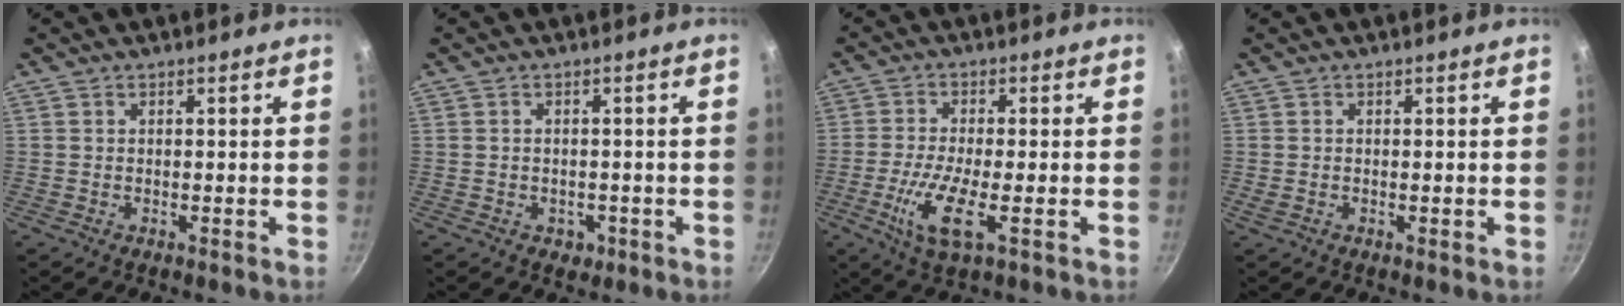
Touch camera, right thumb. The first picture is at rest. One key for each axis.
{"total": 2.3, "fx": -0.8, "fy": 1.9, "fz": 1.0, "tx": -0.008, "ty": 0.007, "tz": -0.001}
{"total": 8.4, "fx": -2.4, "fy": 2.2, "fz": 7.8, "tx": -0.167, "ty": -0.005, "tz": -0.050}
{"total": 0.7, "fx": 0.0, "fy": 0.2, "fz": 0.7, "tx": -0.011, "ty": 0.000, "tz": -0.001}